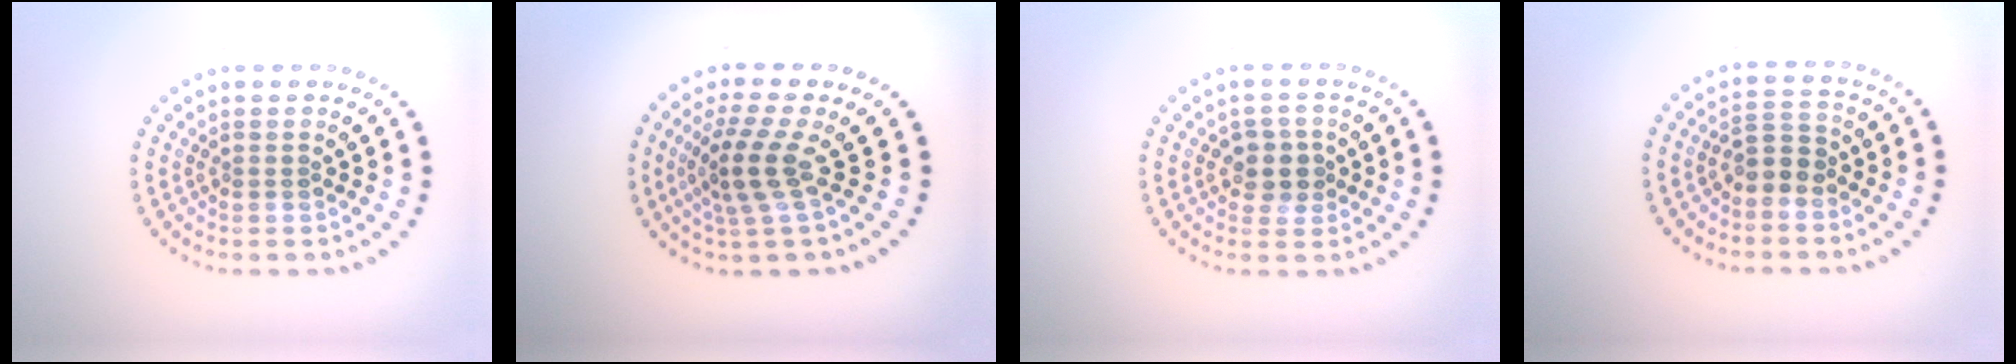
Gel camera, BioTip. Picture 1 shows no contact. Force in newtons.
{"total": 3.5, "press": 2.7, "slide": 2.3}
{"total": 2.4, "press": 2.2, "slide": 1.0}
{"total": 2.5, "press": 2.2, "slide": 1.1}